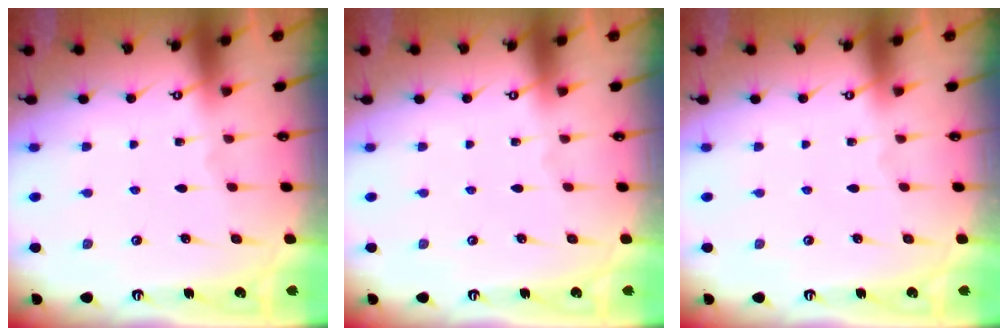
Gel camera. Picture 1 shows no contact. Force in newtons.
{"total": 0.0}
{"total": 0.0}